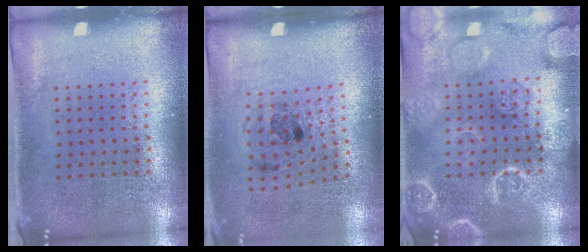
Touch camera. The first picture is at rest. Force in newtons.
{"total": 1.2, "press": 0.8, "slide": 0.9}
{"total": 5.5, "press": 5.4, "slide": 0.8}